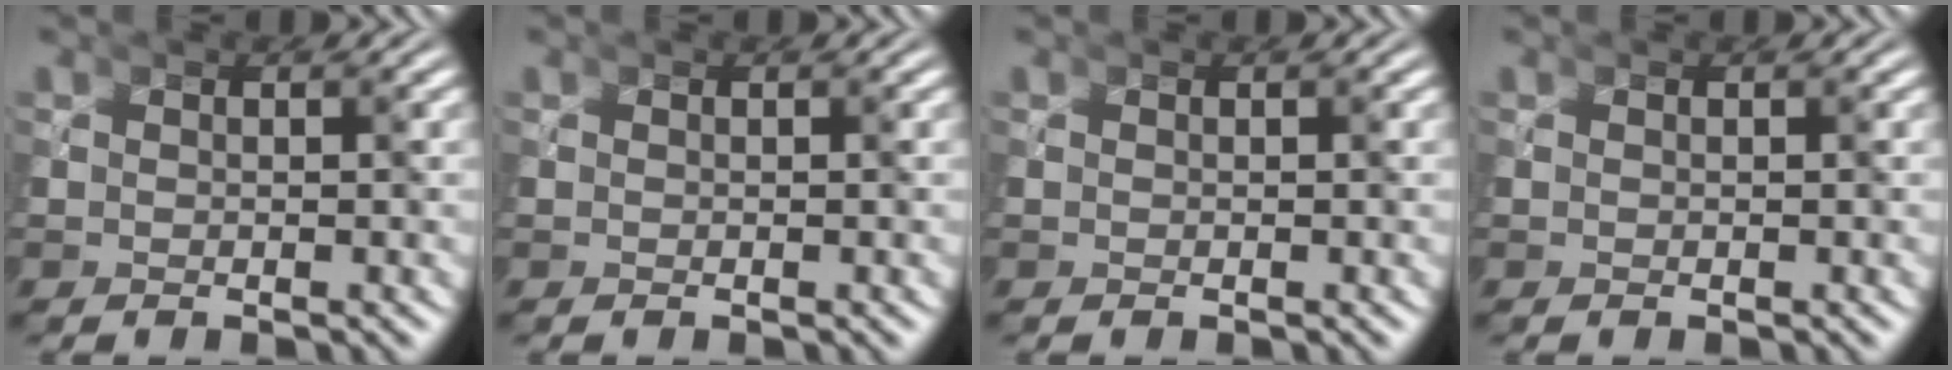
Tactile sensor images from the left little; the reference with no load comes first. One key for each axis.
{"total": 0.0}
{"total": 0.0}
{"total": 0.0}